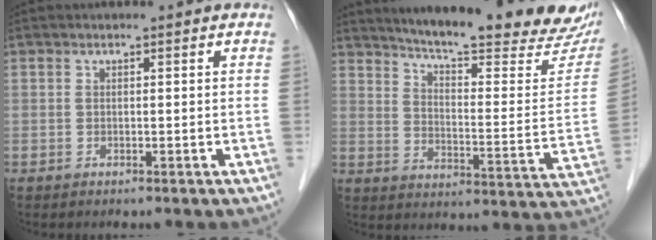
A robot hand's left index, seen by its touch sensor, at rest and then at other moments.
{"total": 25.8, "force": [22.4, 2.6, 12.5], "torque": [-0.183, -0.068, 0.283]}